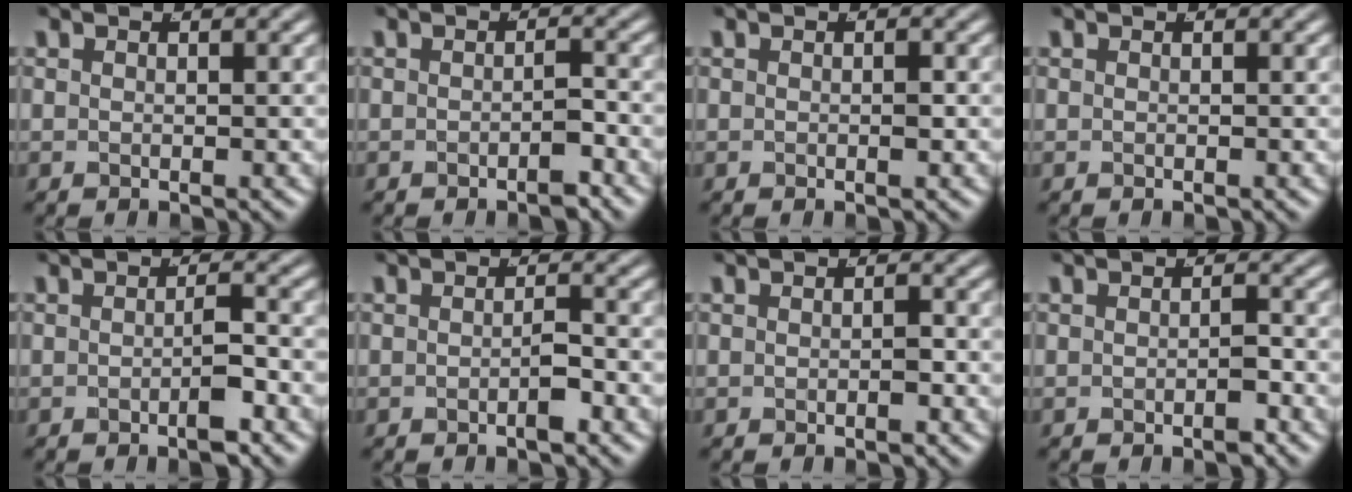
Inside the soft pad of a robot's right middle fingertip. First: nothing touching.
{"total": 1.5, "force": [-1.2, 0.2, 0.8], "torque": [-0.006, 0.001, -0.021]}
{"total": 0.7, "force": [-0.1, 0.0, 0.7], "torque": [-0.007, 0.001, -0.002]}
{"total": 0.0}
{"total": 2.1, "force": [-1.1, 0.1, 1.8], "torque": [-0.018, 0.003, -0.022]}
{"total": 1.3, "force": [-0.8, 0.1, 1.1], "torque": [-0.010, 0.001, -0.015]}
{"total": 0.8, "force": [-0.5, 0.0, 0.7], "torque": [-0.010, 0.000, -0.008]}
{"total": 1.2, "force": [-0.8, 0.1, 0.8], "torque": [-0.009, 0.002, -0.016]}